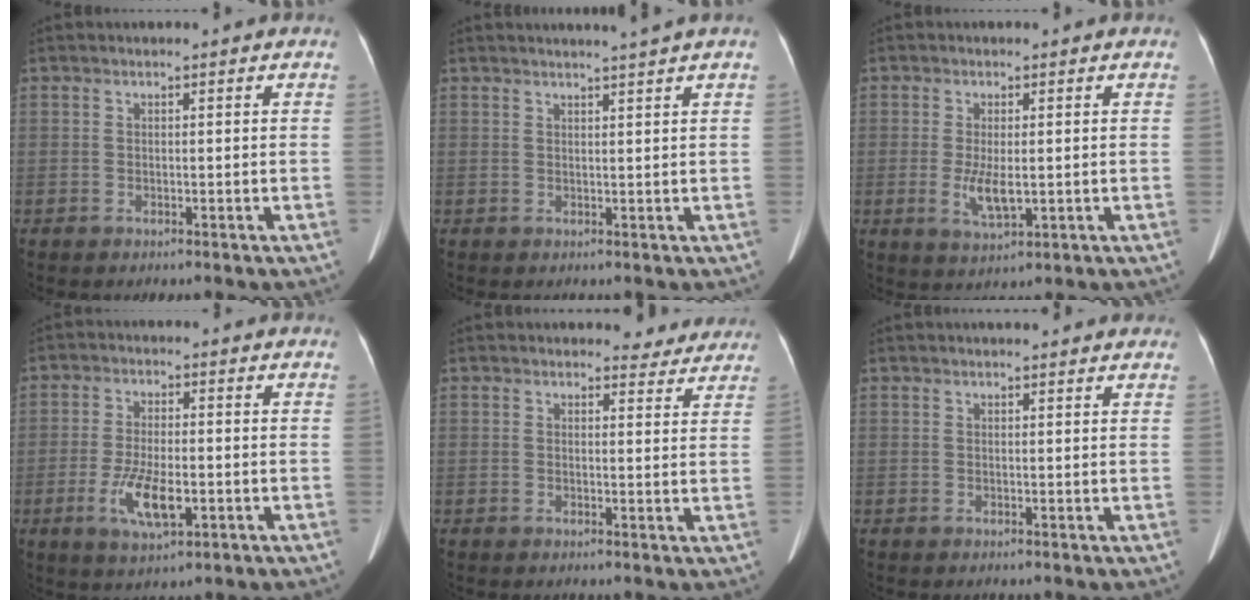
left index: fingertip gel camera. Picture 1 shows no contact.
{"total": 3.4, "force": [2.9, -1.1, 1.4], "torque": [-0.015, 0.001, 0.037]}
{"total": 4.4, "force": [-0.5, 1.4, 4.1], "torque": [-0.083, -0.010, -0.002]}
{"total": 7.1, "force": [-2.3, 2.3, 6.4], "torque": [-0.128, -0.008, -0.036]}
{"total": 4.2, "force": [3.9, 1.5, 0.1], "torque": [0.011, -0.008, 0.029]}
{"total": 5.2, "force": [4.5, 1.1, 2.3], "torque": [-0.025, 0.023, 0.049]}